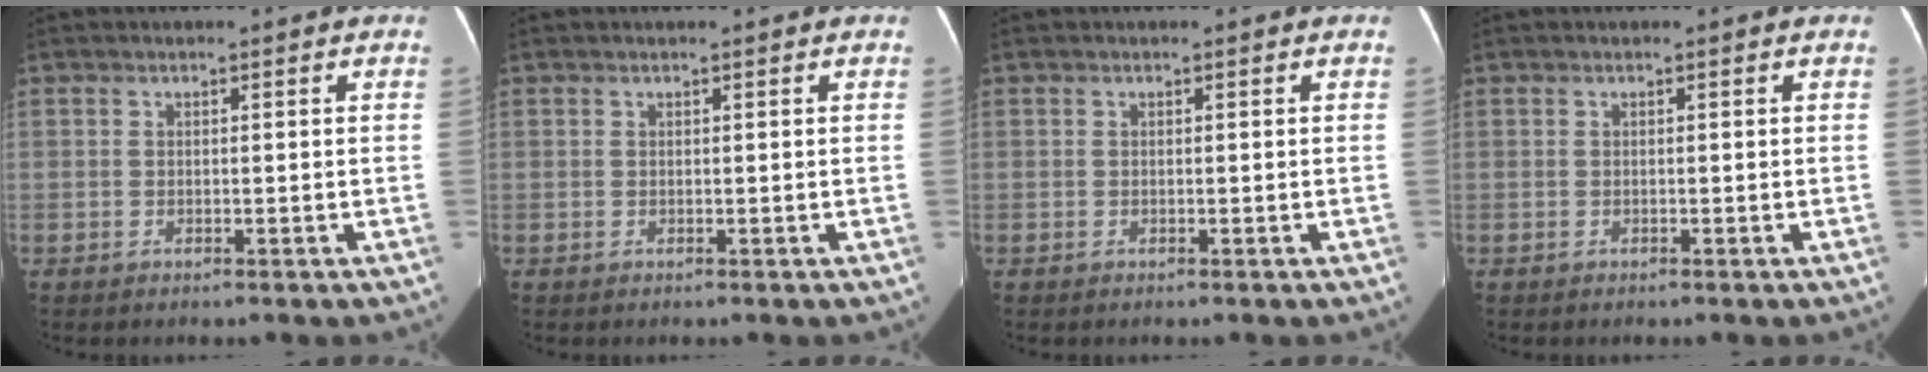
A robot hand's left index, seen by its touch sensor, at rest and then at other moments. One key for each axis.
{"total": 0.0}
{"total": 0.0}
{"total": 0.0}